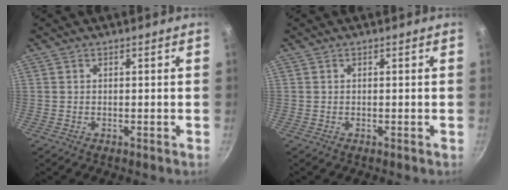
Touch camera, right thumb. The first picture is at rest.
{"total": 0.0}